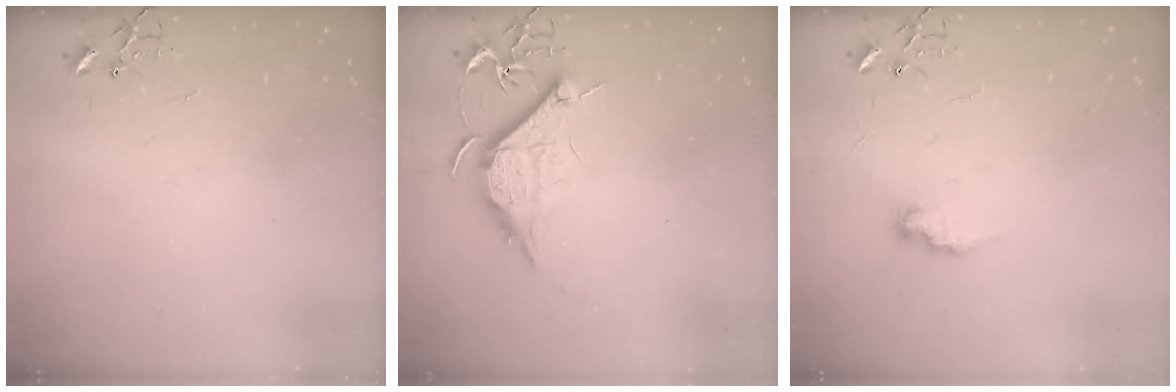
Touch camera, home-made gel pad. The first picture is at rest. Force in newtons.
{"total": 10.6, "press": 10.6, "slide": 0.1}
{"total": 8.0, "press": 8.0, "slide": 0.7}